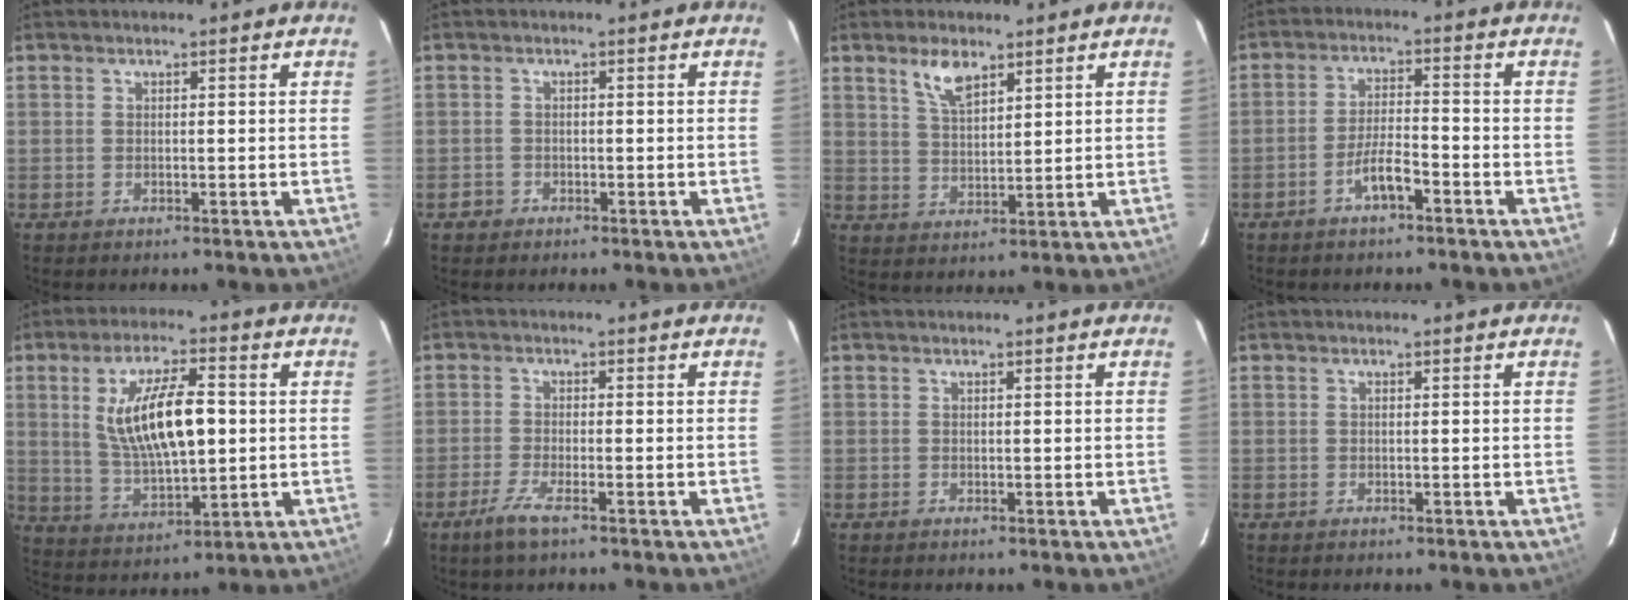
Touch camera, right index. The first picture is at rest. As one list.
[{"total": 1.9, "force": [-1.0, 1.6, 0.1], "torque": [-0.006, 0.006, -0.016]}, {"total": 5.9, "force": [3.9, 2.4, 3.7], "torque": [-0.069, 0.003, 0.077]}, {"total": 4.6, "force": [-3.0, 1.0, 3.4], "torque": [-0.074, 0.007, -0.052]}, {"total": 14.2, "force": [2.0, 5.2, 13.1], "torque": [-0.244, 0.001, 0.047]}, {"total": 4.2, "force": [-2.8, 0.5, 3.1], "torque": [-0.079, -0.008, -0.057]}, {"total": 0.0}, {"total": 0.0}]